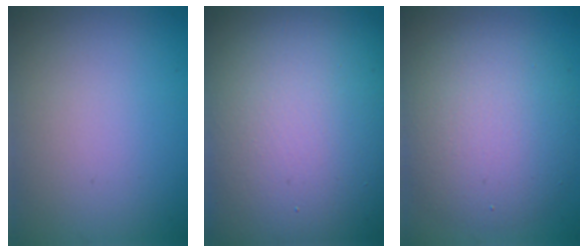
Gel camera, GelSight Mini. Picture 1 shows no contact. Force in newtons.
{"total": 20.5, "press": 20.4, "slide": 1.5}
{"total": 6.6, "press": 6.5, "slide": 0.7}